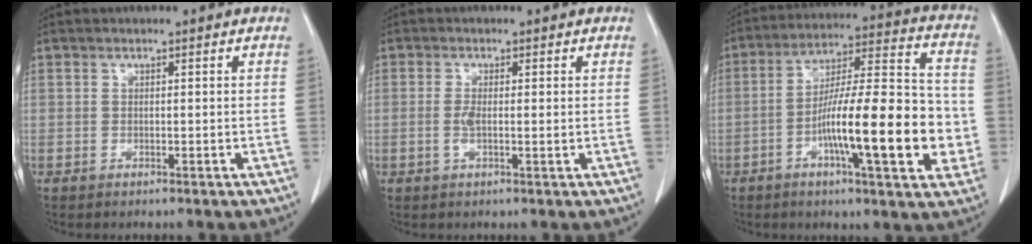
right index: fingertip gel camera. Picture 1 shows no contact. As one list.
[{"total": 2.2, "force": [-0.1, 0.5, 2.1], "torque": [-0.047, -0.001, -0.001]}, {"total": 18.7, "force": [-4.7, 3.0, 17.9], "torque": [-0.289, 0.010, -0.073]}]